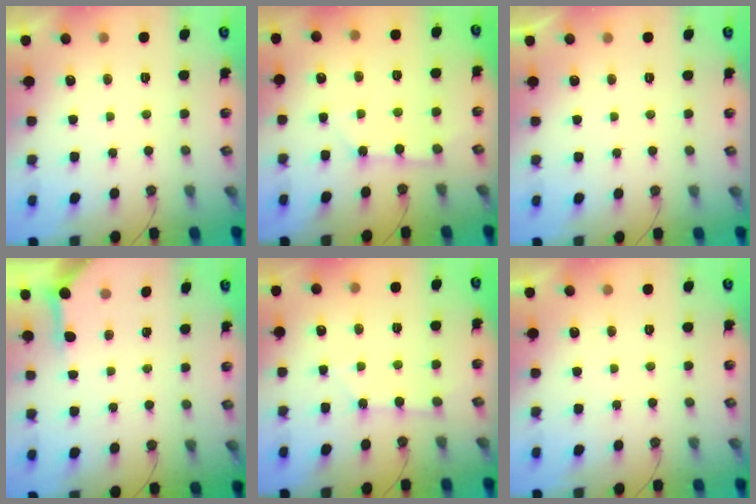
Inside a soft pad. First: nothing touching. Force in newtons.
{"total": 2.7, "press": 2.7, "slide": 0.3}
{"total": 0.0}
{"total": 4.0, "press": 4.0, "slide": 0.5}
{"total": 2.3, "press": 2.2, "slide": 0.3}
{"total": 0.0}